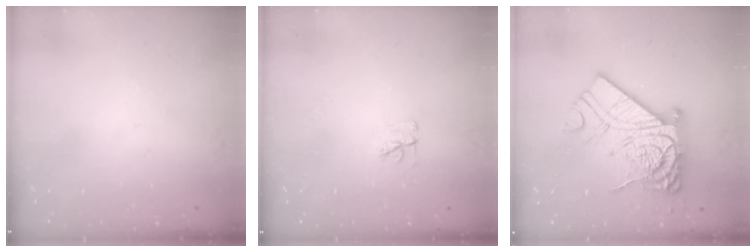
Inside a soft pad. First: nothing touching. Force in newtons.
{"total": 3.9, "press": 3.9, "slide": 0.2}
{"total": 18.8, "press": 18.7, "slide": 1.5}